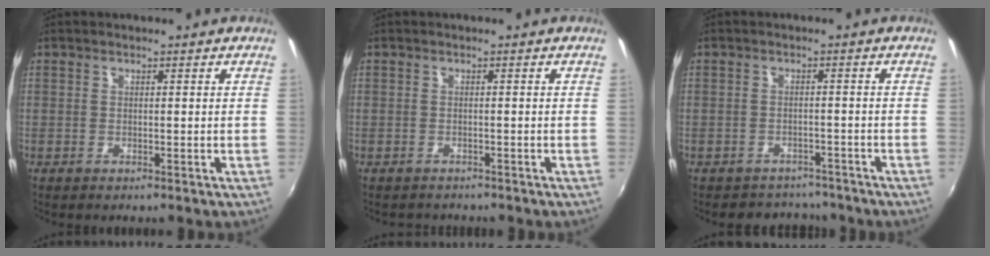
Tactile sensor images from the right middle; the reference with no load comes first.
{"total": 1.4, "force": [-1.3, 0.5, 0.0], "torque": [-0.004, -0.004, -0.019]}
{"total": 6.6, "force": [-6.0, 2.8, 0.8], "torque": [-0.025, 0.007, -0.083]}